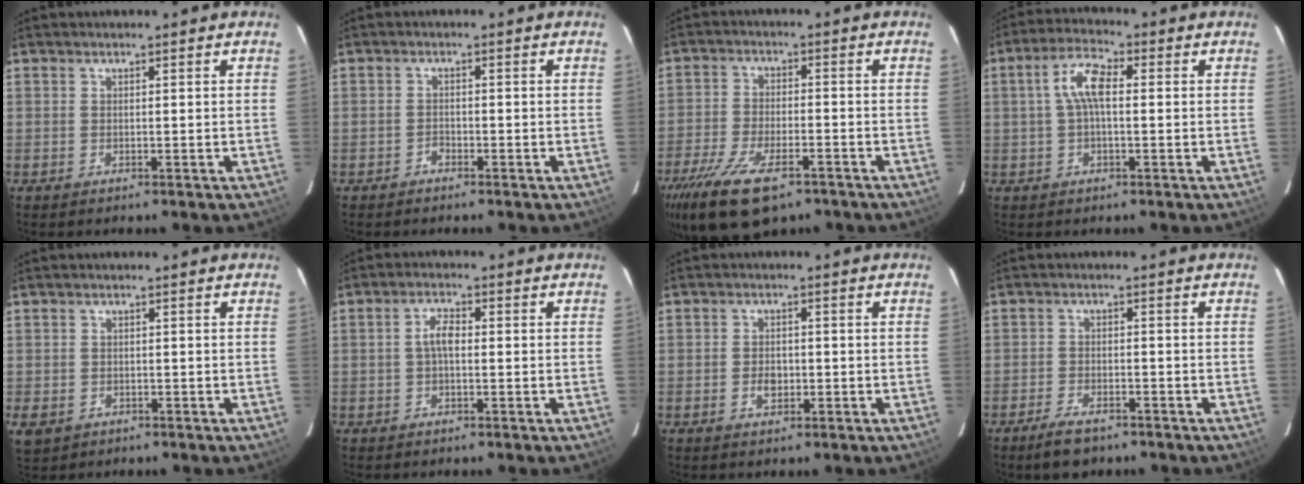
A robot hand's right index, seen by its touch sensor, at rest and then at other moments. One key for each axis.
{"total": 1.1, "fx": -1.0, "fy": 0.5, "fz": 0.1, "tx": -0.003, "ty": 0.002, "tz": -0.019}
{"total": 15.1, "fx": -10.0, "fy": 6.1, "fz": 9.6, "tx": -0.214, "ty": -0.037, "tz": -0.176}
{"total": 6.3, "fx": 0.5, "fy": 2.4, "fz": 5.8, "tx": -0.118, "ty": 0.018, "tz": 0.008}
{"total": 4.6, "fx": -1.2, "fy": 3.9, "fz": 2.1, "tx": -0.045, "ty": -0.006, "tz": -0.014}
{"total": 3.1, "fx": -0.2, "fy": 1.4, "fz": 2.8, "tx": -0.056, "ty": 0.010, "tz": -0.003}
{"total": 3.0, "fx": -0.8, "fy": 2.1, "fz": 2.0, "tx": -0.036, "ty": 0.002, "tz": -0.013}
{"total": 5.0, "fx": -3.8, "fy": 1.9, "fz": 2.6, "tx": -0.066, "ty": -0.003, "tz": -0.068}